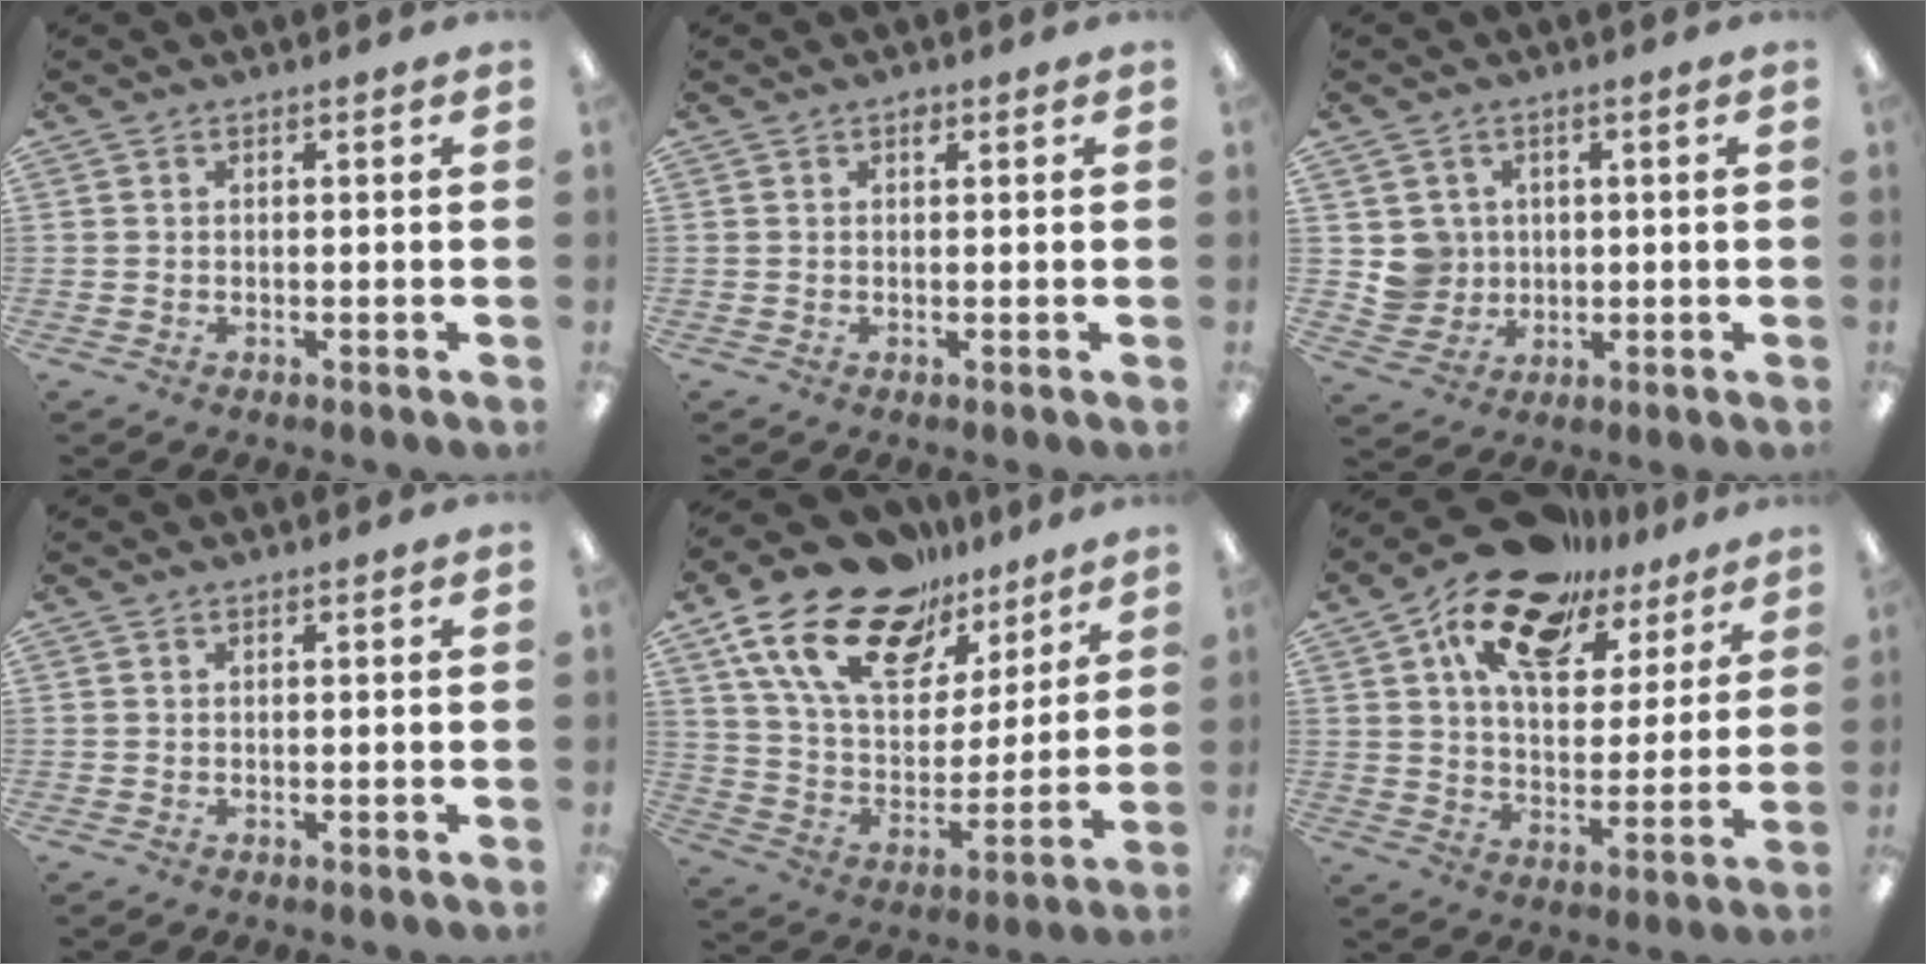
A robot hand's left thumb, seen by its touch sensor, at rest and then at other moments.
{"total": 1.2, "force": [0.6, 0.7, 0.7], "torque": [-0.007, -0.001, 0.009]}
{"total": 5.8, "force": [1.3, 5.6, 0.2], "torque": [-0.011, 0.004, 0.029]}
{"total": 0.0}
{"total": 20.9, "force": [14.2, 10.9, 10.8], "torque": [-0.216, -0.079, 0.255]}
{"total": 16.3, "force": [11.5, 8.0, 8.2], "torque": [-0.155, -0.063, 0.205]}